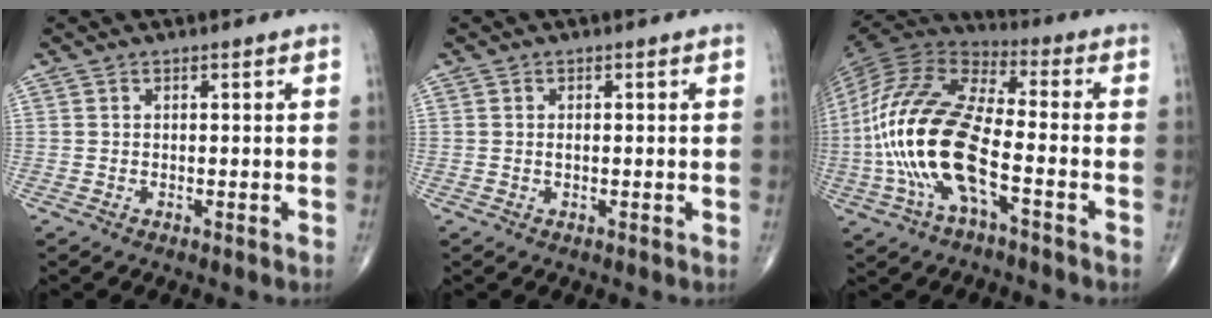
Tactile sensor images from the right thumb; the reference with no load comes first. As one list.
[{"total": 0.8, "force": [0.0, 0.4, 0.6], "torque": [-0.013, 0.001, 0.001]}, {"total": 20.8, "force": [-5.0, 7.9, 18.6], "torque": [-0.407, 0.027, -0.094]}]